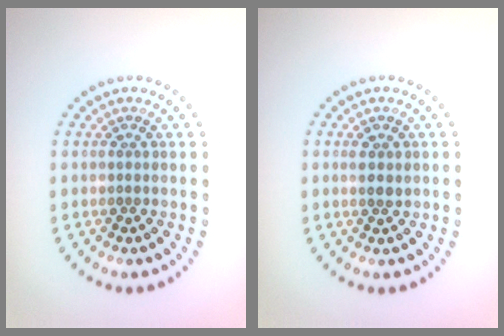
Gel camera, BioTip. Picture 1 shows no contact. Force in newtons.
{"total": 1.5, "press": 1.3, "slide": 0.6}